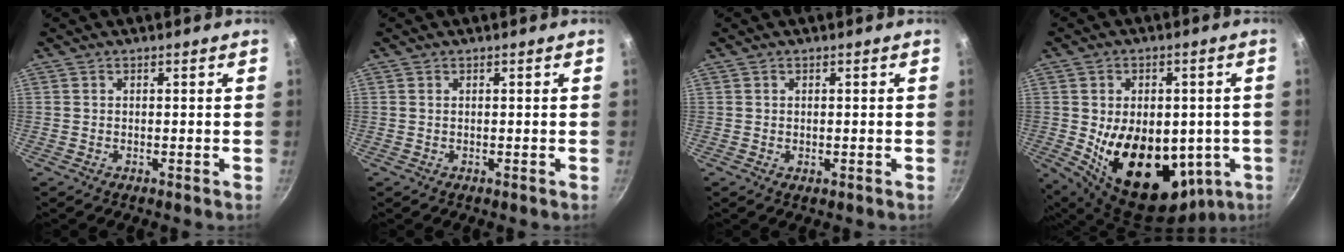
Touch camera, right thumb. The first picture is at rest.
{"total": 0.0}
{"total": 0.5, "force": [0.0, 0.4, 0.4], "torque": [-0.004, -0.002, 0.000]}
{"total": 22.2, "force": [-2.9, 14.6, 16.4], "torque": [-0.237, -0.011, -0.018]}